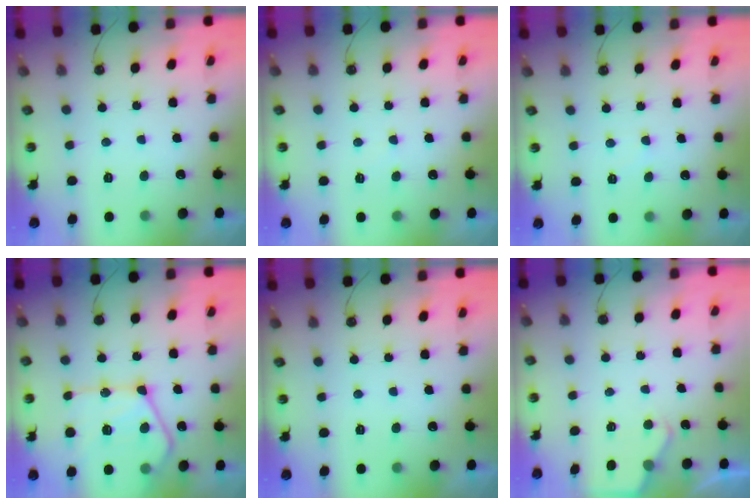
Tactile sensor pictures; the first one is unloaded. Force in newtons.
{"total": 2.8, "press": 2.8, "slide": 0.3}
{"total": 4.6, "press": 4.6, "slide": 0.5}
{"total": 19.2, "press": 19.1, "slide": 2.2}
{"total": 0.0}
{"total": 3.3, "press": 3.3, "slide": 0.5}